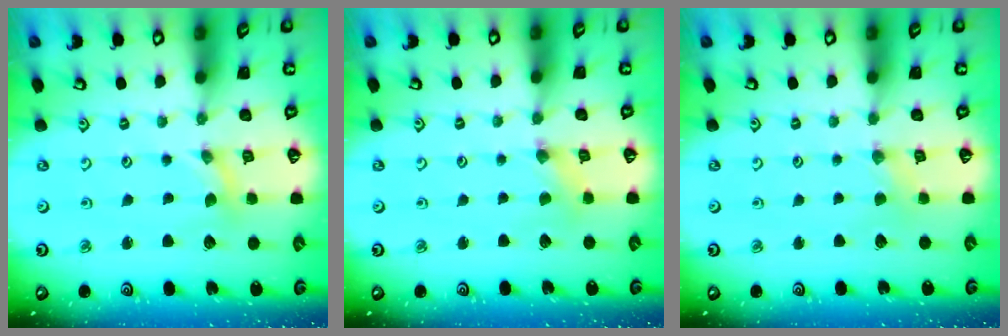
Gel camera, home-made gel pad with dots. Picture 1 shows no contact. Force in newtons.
{"total": 0.8, "press": 0.7, "slide": 0.3}
{"total": 2.0, "press": 2.0, "slide": 0.4}